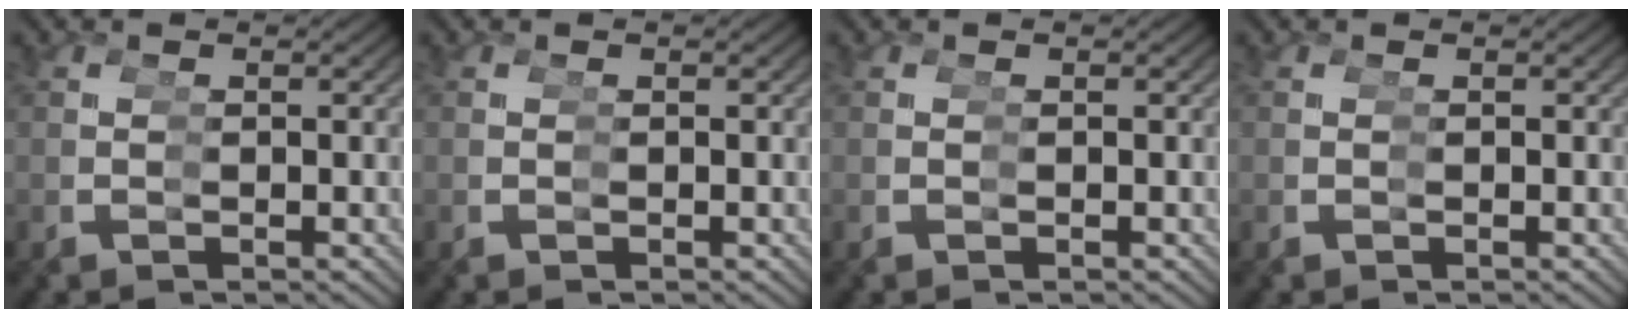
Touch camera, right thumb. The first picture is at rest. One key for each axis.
{"total": 0.0}
{"total": 0.0}
{"total": 0.0}